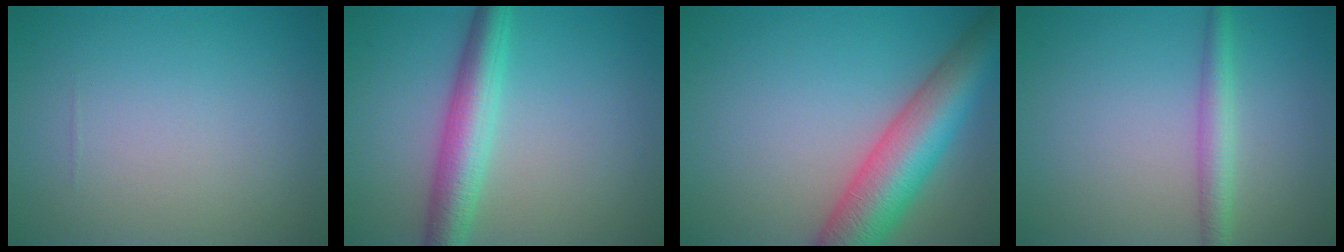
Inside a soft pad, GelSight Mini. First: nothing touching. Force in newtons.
{"total": 4.9, "press": 4.9, "slide": 0.0}
{"total": 8.7, "press": 8.7, "slide": 0.3}
{"total": 2.4, "press": 2.4, "slide": 0.0}